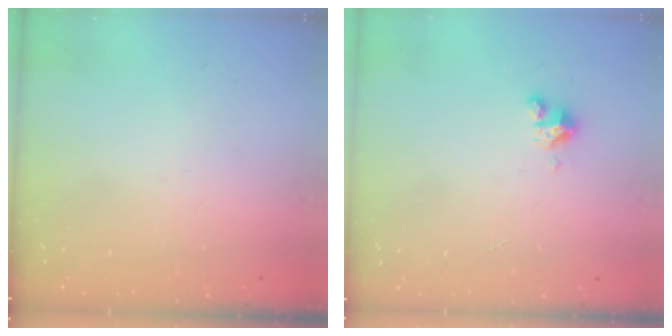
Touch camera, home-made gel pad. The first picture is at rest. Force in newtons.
{"total": 2.8, "press": 2.8, "slide": 0.2}